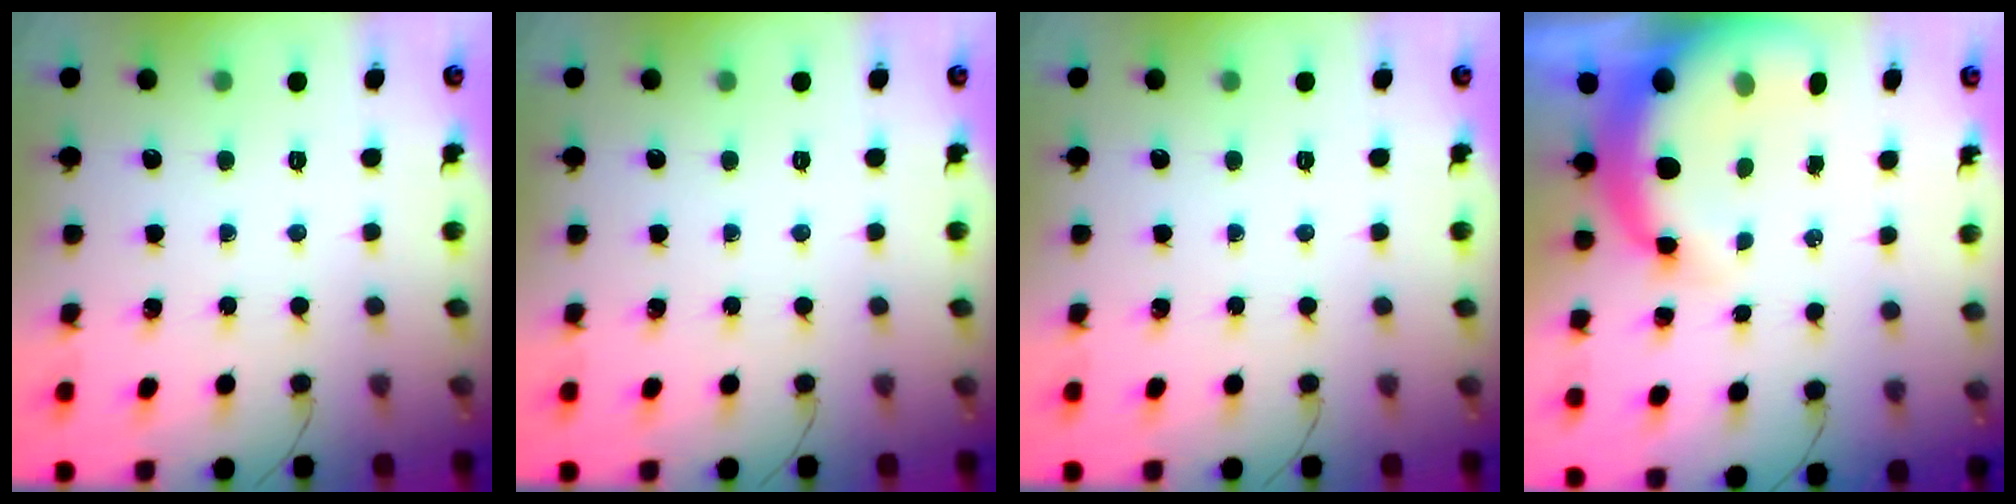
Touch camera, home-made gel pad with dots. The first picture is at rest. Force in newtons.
{"total": 0.0}
{"total": 0.0}
{"total": 10.7, "press": 10.4, "slide": 2.4}